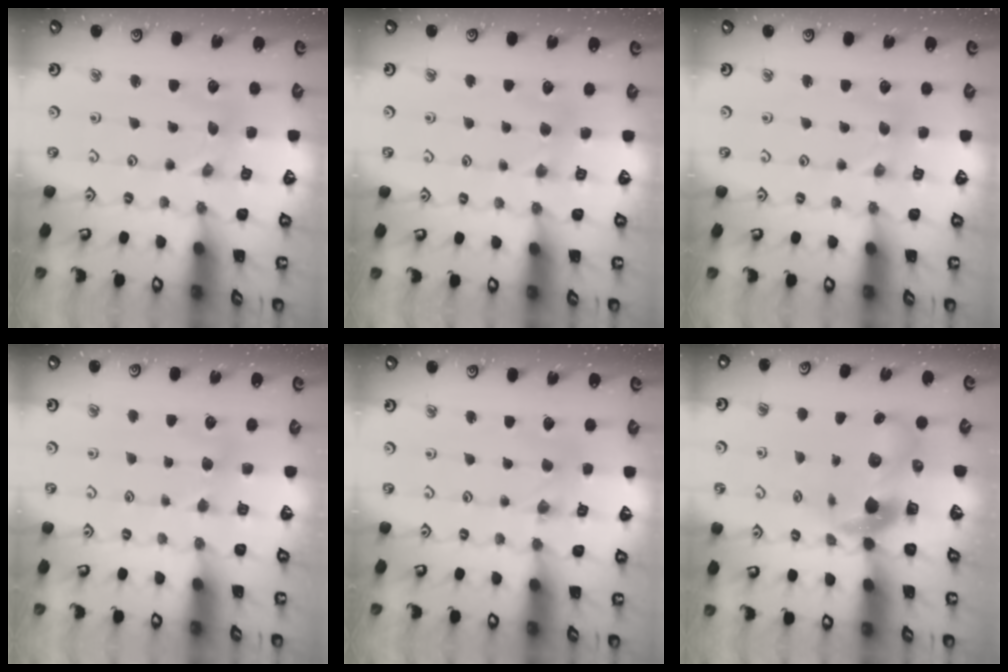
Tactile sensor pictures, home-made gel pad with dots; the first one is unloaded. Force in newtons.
{"total": 2.5, "press": 2.5, "slide": 0.4}
{"total": 0.0}
{"total": 3.3, "press": 3.3, "slide": 0.6}
{"total": 0.0}
{"total": 9.4, "press": 9.3, "slide": 1.3}